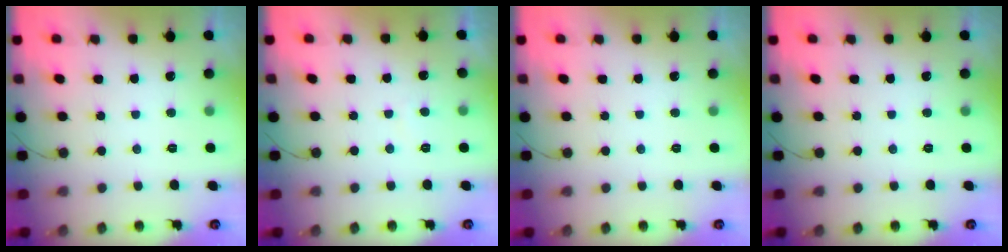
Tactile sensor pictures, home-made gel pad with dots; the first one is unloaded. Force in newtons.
{"total": 0.6, "press": 0.4, "slide": 0.4}
{"total": 0.0}
{"total": 0.0}